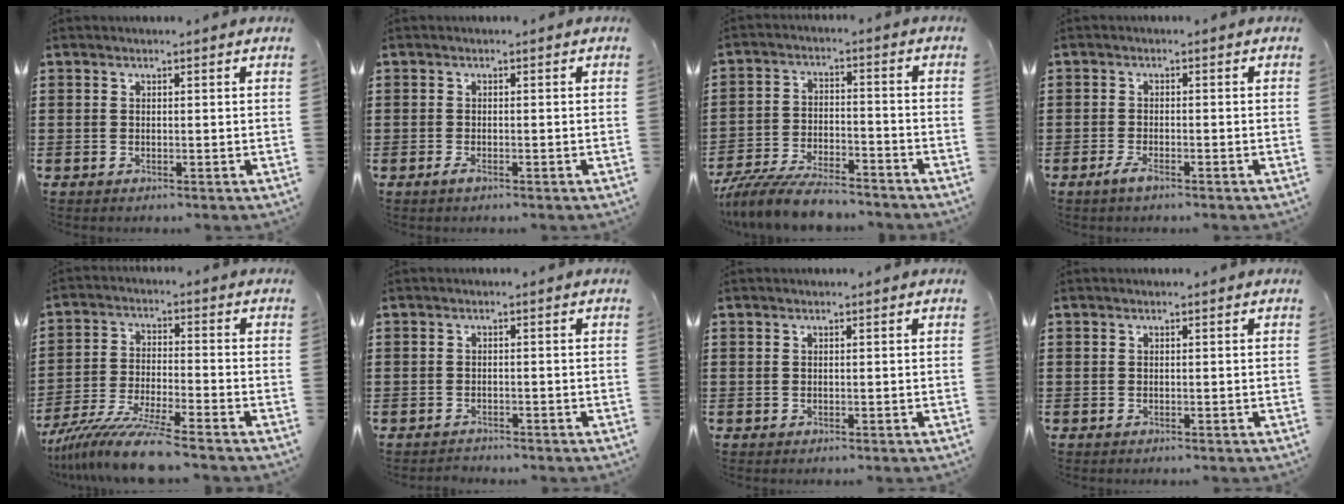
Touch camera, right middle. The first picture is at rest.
{"total": 1.0, "force": [-0.7, 0.4, 0.7], "torque": [-0.021, -0.006, -0.016]}
{"total": 8.2, "force": [-7.6, 1.4, 2.6], "torque": [-0.057, 0.009, -0.149]}
{"total": 2.1, "force": [-1.4, 0.6, 1.5], "torque": [-0.040, -0.006, -0.032]}
{"total": 10.0, "force": [-8.6, 0.3, 5.1], "torque": [-0.100, 0.000, -0.167]}
{"total": 1.3, "force": [-1.3, 0.3, -0.2], "torque": [0.000, 0.004, -0.030]}
{"total": 0.0}
{"total": 0.0}